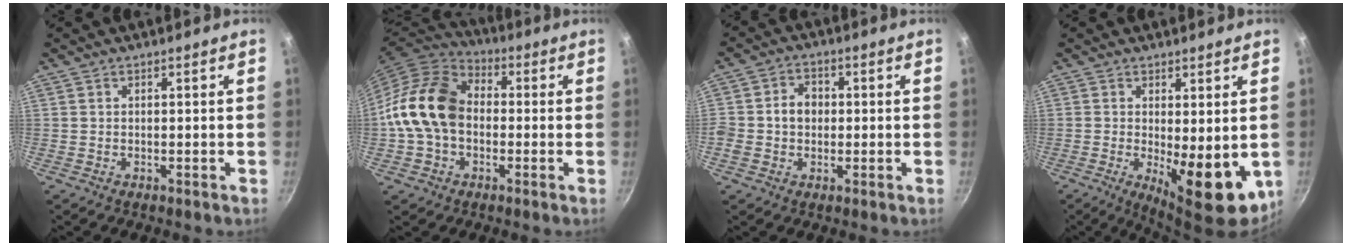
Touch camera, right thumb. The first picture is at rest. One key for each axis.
{"total": 15.2, "fx": -0.8, "fy": 11.2, "fz": 10.2, "tx": -0.162, "ty": 0.033, "tz": -0.030}
{"total": 5.7, "fx": -0.1, "fy": 4.8, "fz": 2.9, "tx": -0.025, "ty": 0.011, "tz": -0.013}
{"total": 11.5, "fx": -1.5, "fy": 4.4, "fz": 10.5, "tx": -0.121, "ty": -0.010, "tz": -0.006}